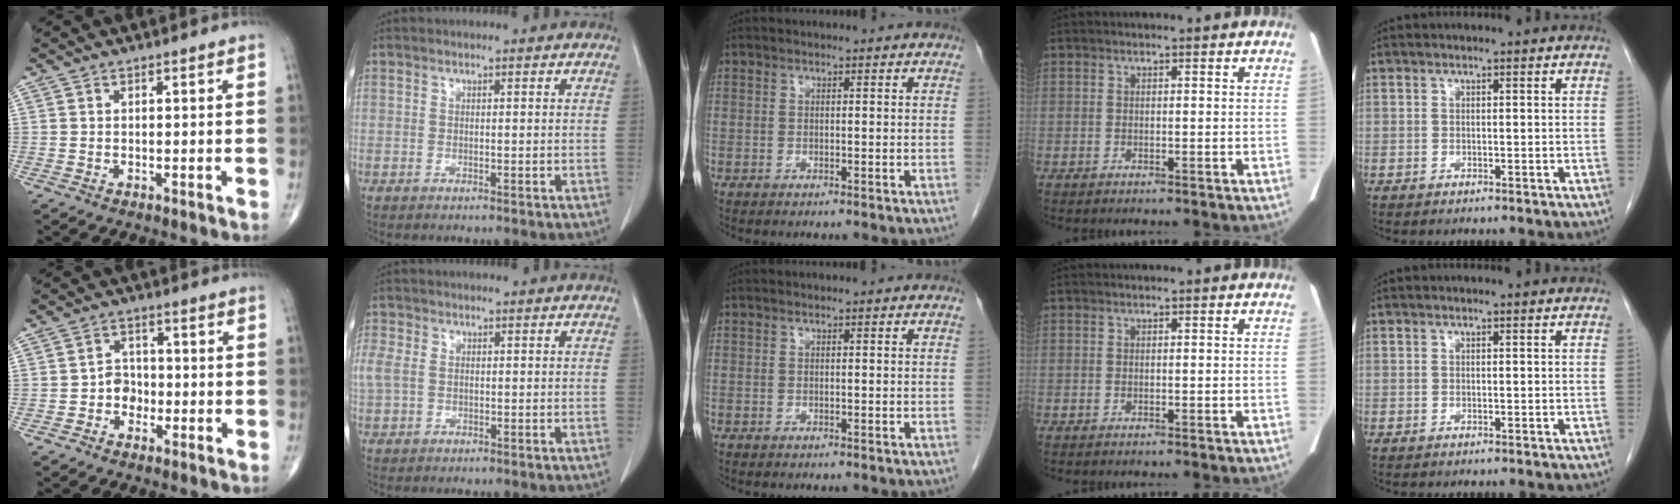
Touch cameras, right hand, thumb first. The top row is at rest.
{"thumb": {"total": 3.7, "force": [-1.3, 3.1, 1.7], "torque": [-0.004, 0.014, -0.030]}, "index": {"total": 4.2, "force": [0.2, 3.2, 2.8], "torque": [-0.095, 0.021, 0.011]}}